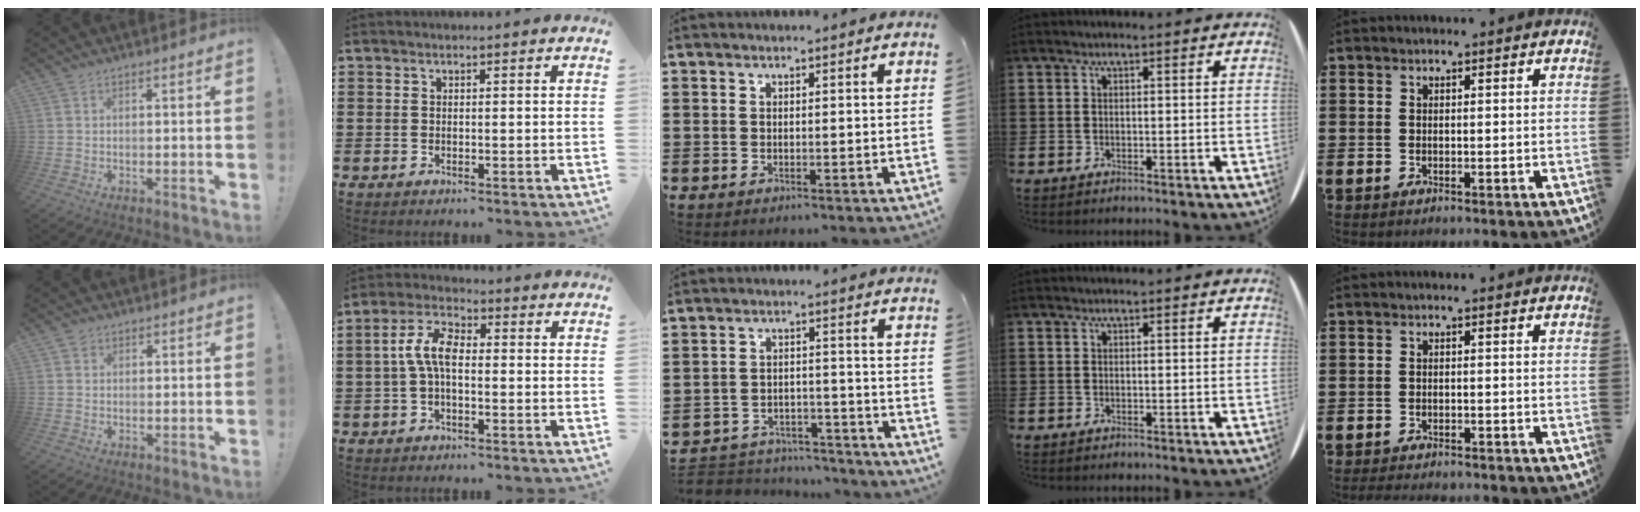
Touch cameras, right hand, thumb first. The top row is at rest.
{"thumb": {"total": 1.2, "force": [0.8, 1.0, 0.1], "torque": [-0.001, 0.002, 0.013]}, "index": {"total": 5.9, "force": [-0.4, 2.6, 5.3], "torque": [-0.117, 0.005, -0.013]}, "middle": {"total": 4.5, "force": [-4.4, 0.9, 0.0], "torque": [-0.012, 0.006, -0.096]}, "little": {"total": 1.2, "force": [-1.2, 0.1, 0.2], "torque": [-0.007, 0.002, -0.024]}}